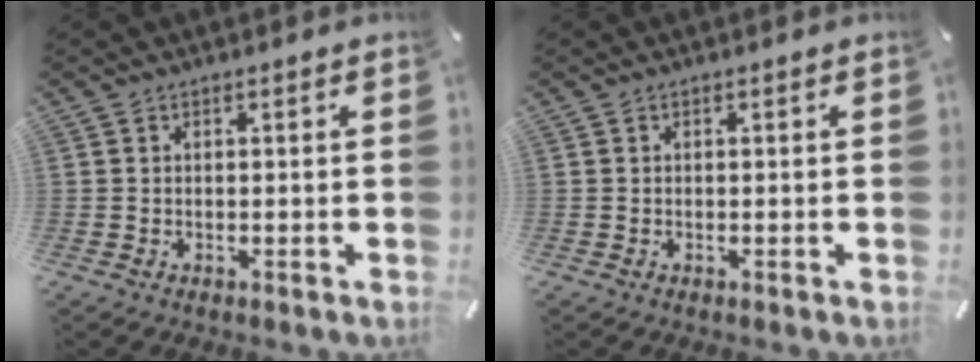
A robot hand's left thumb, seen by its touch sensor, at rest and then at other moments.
{"total": 0.0}